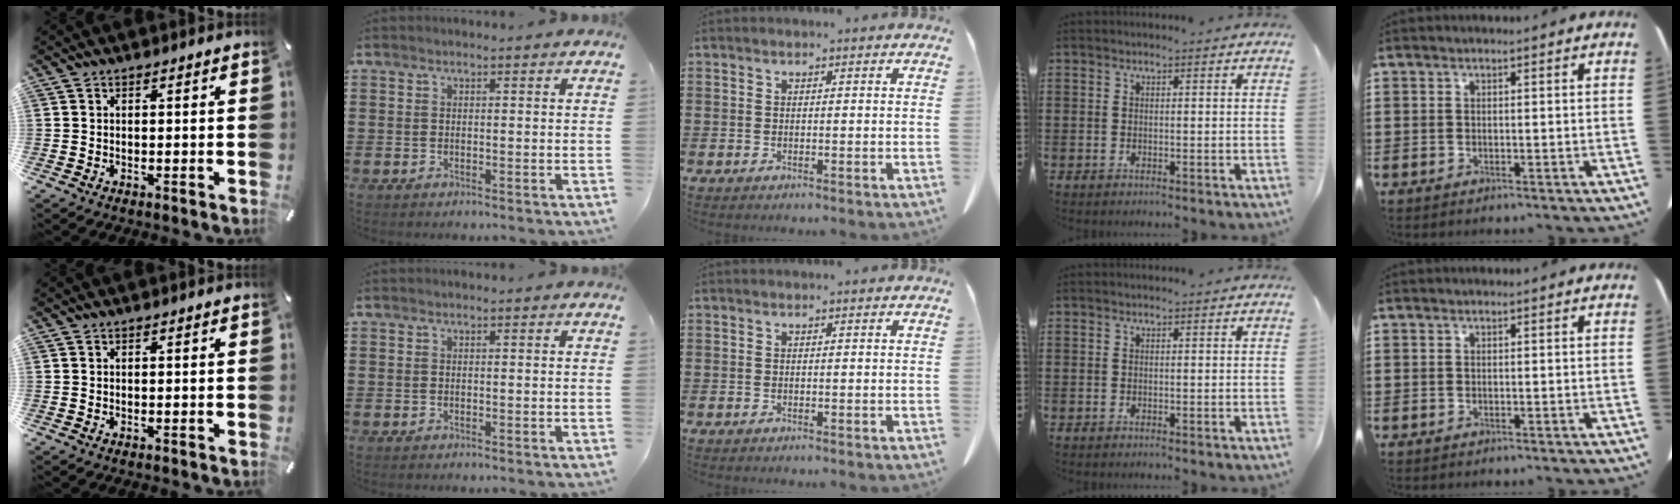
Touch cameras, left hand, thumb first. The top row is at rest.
{}